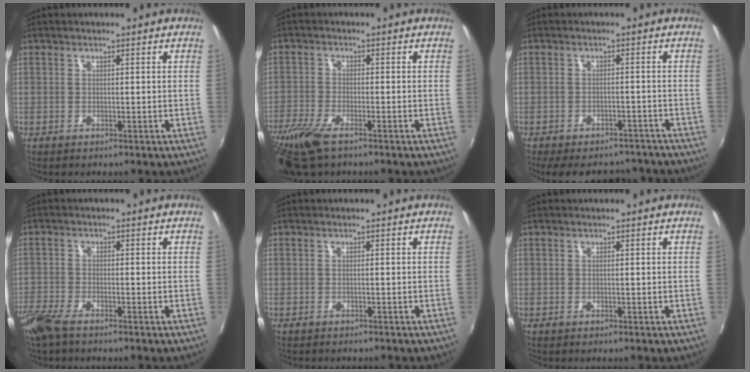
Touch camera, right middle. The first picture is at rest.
{"total": 11.1, "force": [-7.6, 3.6, 7.3], "torque": [-0.177, -0.038, -0.147]}
{"total": 14.4, "force": [-12.0, 5.8, 5.4], "torque": [-0.118, 0.001, -0.151]}
{"total": 6.9, "force": [-5.4, 1.8, 3.8], "torque": [-0.104, -0.025, -0.108]}
{"total": 1.1, "force": [-1.0, 0.3, 0.2], "torque": [-0.006, -0.006, -0.015]}
{"total": 0.0}